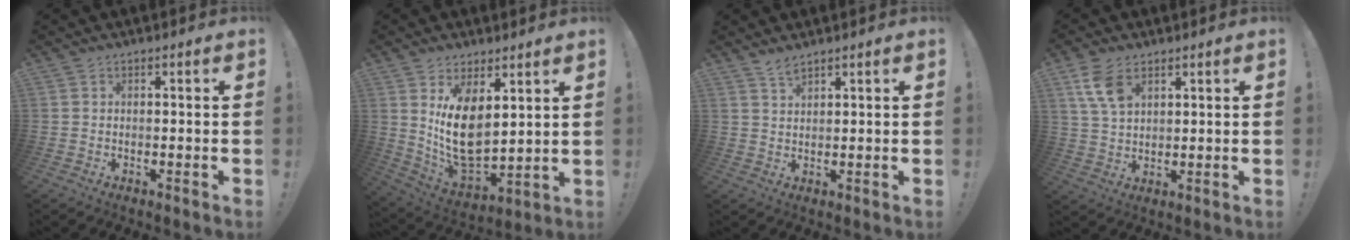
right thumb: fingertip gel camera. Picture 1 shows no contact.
{"total": 14.6, "force": [5.3, 8.4, 10.7], "torque": [-0.209, -0.054, 0.099]}
{"total": 2.6, "force": [2.3, 0.5, 1.1], "torque": [-0.018, -0.014, 0.041]}
{"total": 8.2, "force": [4.4, 4.7, 5.1], "torque": [-0.096, -0.015, 0.085]}